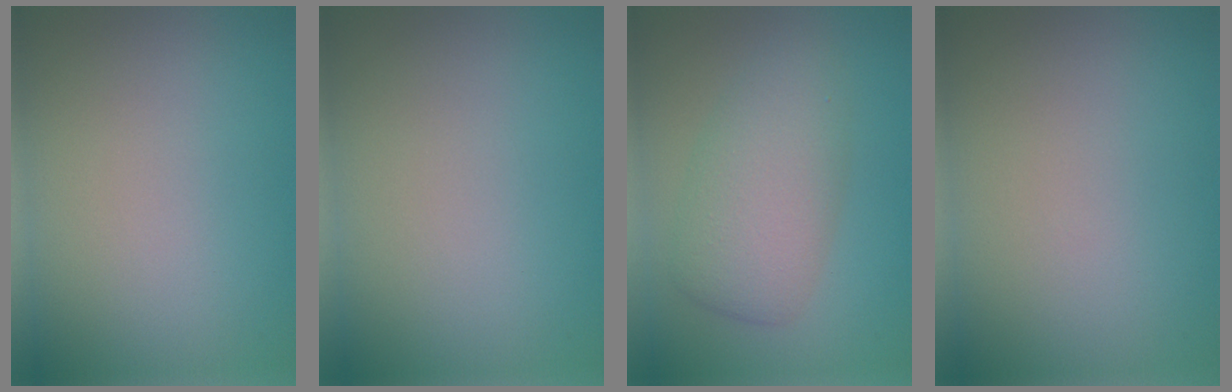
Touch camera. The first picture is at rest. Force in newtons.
{"total": 0.0}
{"total": 5.3, "press": 5.3, "slide": 0.1}
{"total": 0.0}